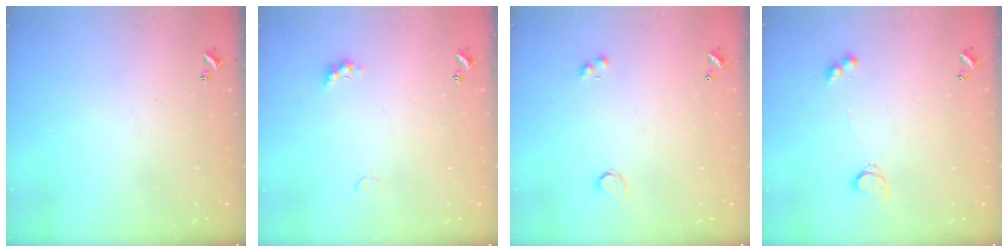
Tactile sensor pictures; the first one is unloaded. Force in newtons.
{"total": 2.3, "press": 2.2, "slide": 0.7}
{"total": 1.8, "press": 1.3, "slide": 1.2}
{"total": 3.0, "press": 2.9, "slide": 0.6}